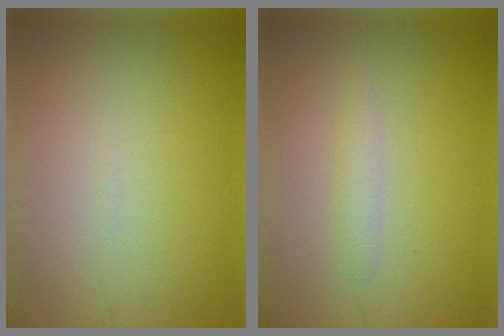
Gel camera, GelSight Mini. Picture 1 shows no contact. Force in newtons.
{"total": 1.3, "press": 1.3, "slide": 0.1}